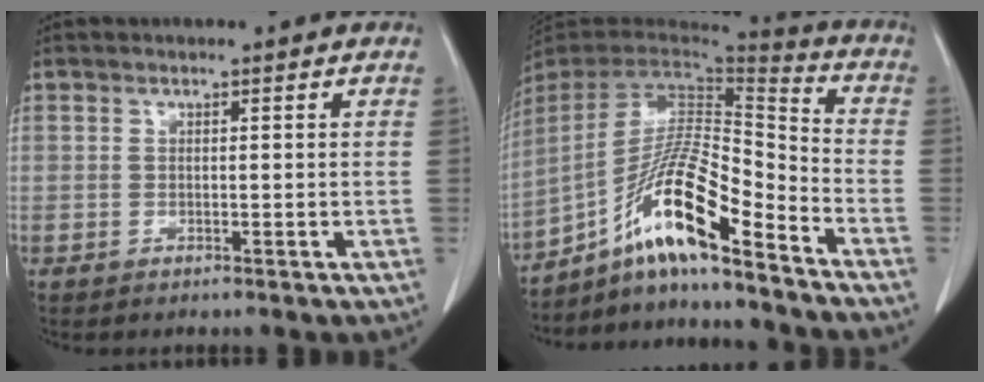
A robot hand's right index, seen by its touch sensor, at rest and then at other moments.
{"total": 16.2, "force": [-10.8, 1.0, 12.1], "torque": [-0.228, 0.003, -0.194]}